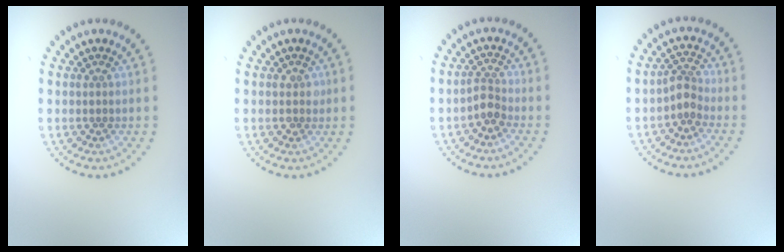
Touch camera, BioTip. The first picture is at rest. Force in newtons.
{"total": 1.1, "press": 1.0, "slide": 0.3}
{"total": 1.8, "press": 1.4, "slide": 1.1}
{"total": 2.0, "press": 1.6, "slide": 1.2}